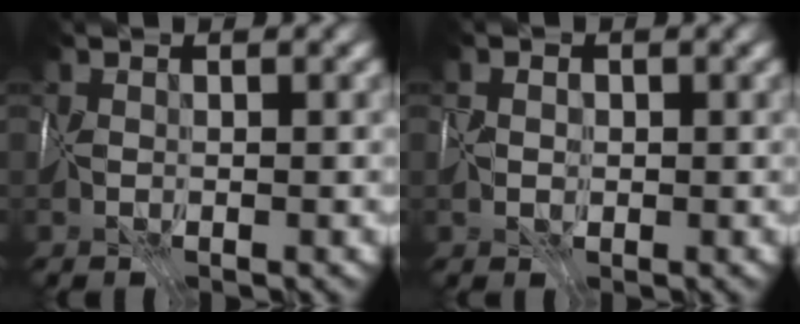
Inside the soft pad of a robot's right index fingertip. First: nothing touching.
{"total": 1.2, "force": [0.0, 1.1, 0.4], "torque": [0.008, 0.013, -0.013]}